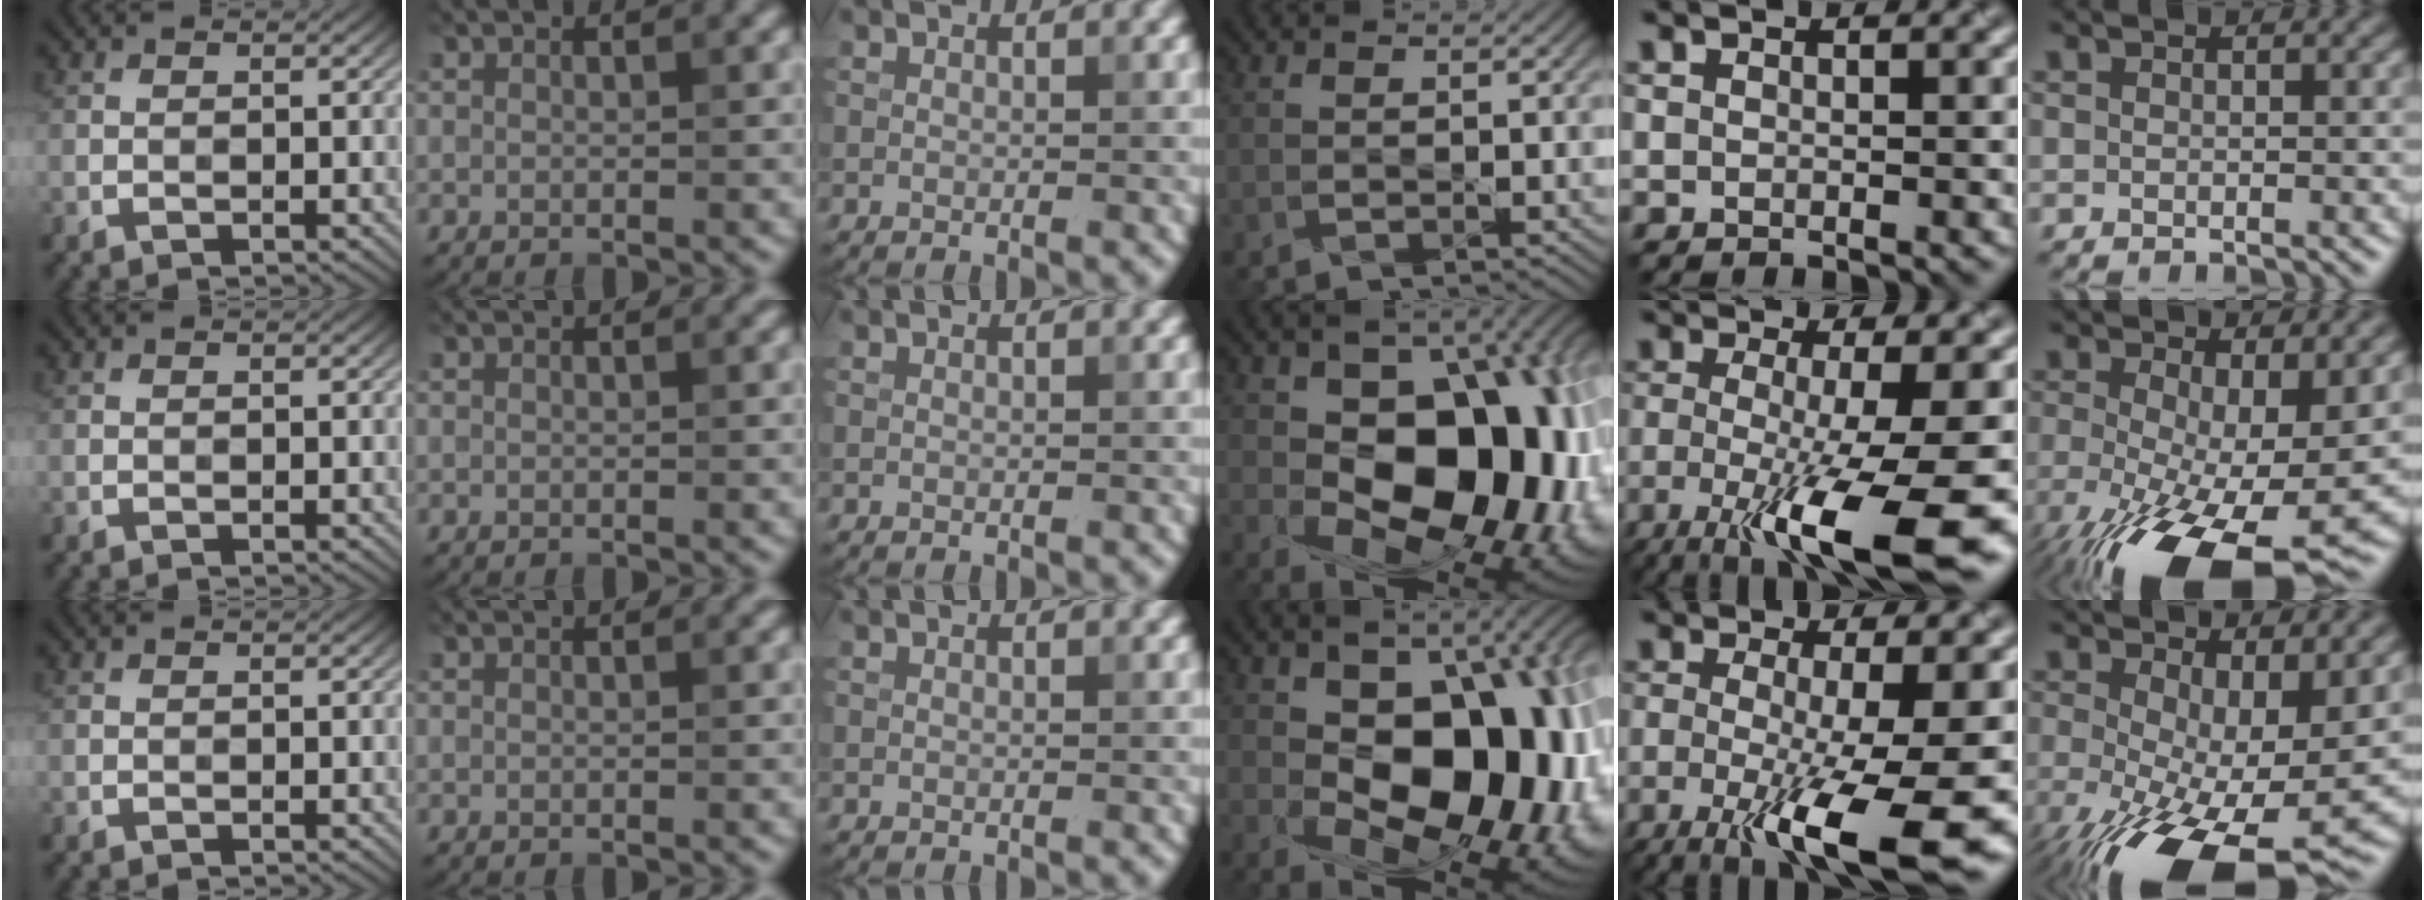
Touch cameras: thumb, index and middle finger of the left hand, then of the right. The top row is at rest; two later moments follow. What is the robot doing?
{"motion": "shake", "object": "tambourine"}